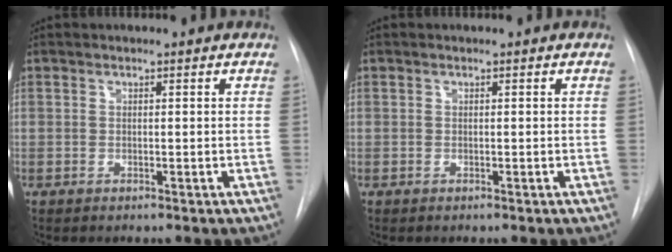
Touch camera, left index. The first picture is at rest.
{"total": 0.0}